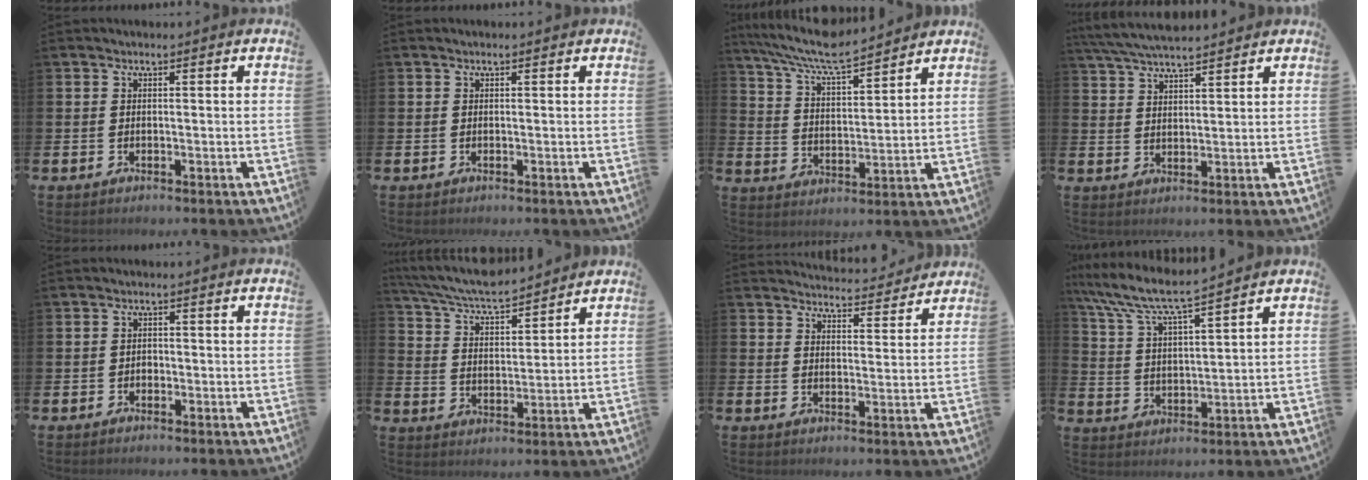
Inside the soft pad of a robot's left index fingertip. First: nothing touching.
{"total": 0.0}
{"total": 7.9, "force": [7.4, 0.7, 2.7], "torque": [-0.088, -0.043, 0.132]}
{"total": 5.7, "force": [5.4, 0.8, 1.7], "torque": [-0.055, -0.014, 0.101]}
{"total": 0.9, "force": [-0.5, 0.7, 0.2], "torque": [-0.013, 0.006, -0.009]}
{"total": 6.5, "force": [6.2, 0.8, 1.8], "torque": [-0.067, -0.037, 0.109]}
{"total": 4.6, "force": [4.6, 0.4, 0.1], "torque": [-0.005, -0.035, 0.078]}
{"total": 7.9, "force": [7.3, 0.4, 3.0], "torque": [-0.090, -0.044, 0.127]}